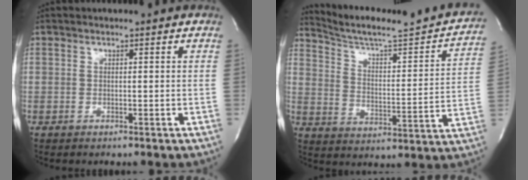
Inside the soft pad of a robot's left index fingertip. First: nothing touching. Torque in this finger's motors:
{"motor_torque": [0.26, -0.93, -0.02, -0.01]}